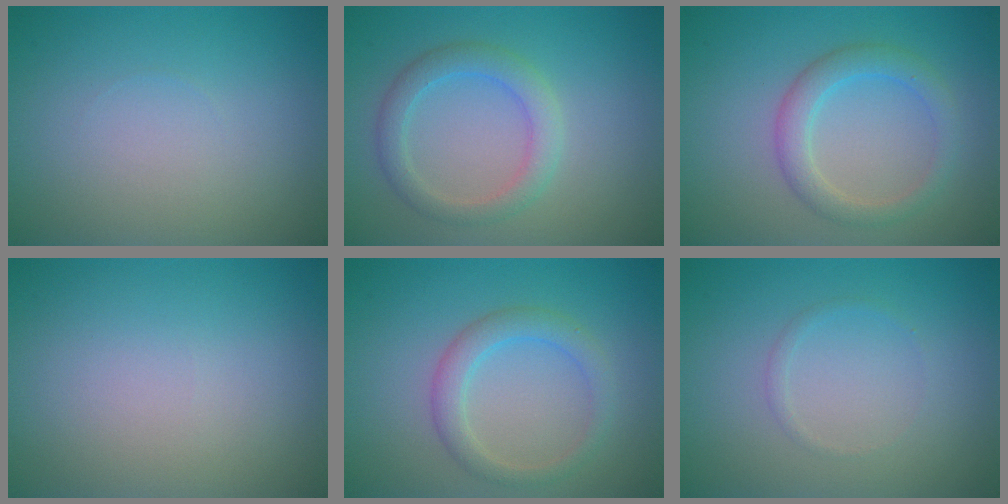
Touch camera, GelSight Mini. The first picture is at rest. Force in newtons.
{"total": 3.0, "press": 3.0, "slide": 0.1}
{"total": 2.9, "press": 2.9, "slide": 0.2}
{"total": 0.0}
{"total": 2.7, "press": 2.7, "slide": 0.1}
{"total": 0.6, "press": 0.6, "slide": 0.0}